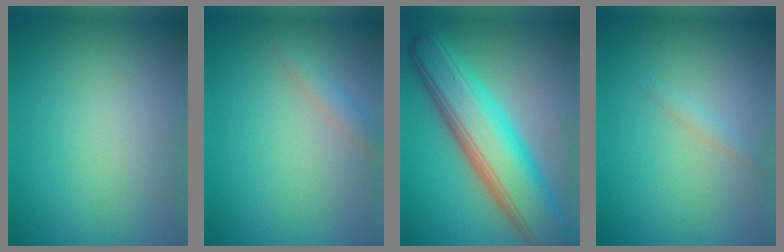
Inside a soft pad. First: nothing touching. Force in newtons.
{"total": 1.3, "press": 1.3, "slide": 0.1}
{"total": 10.0, "press": 10.0, "slide": 0.2}
{"total": 0.8, "press": 0.8, "slide": 0.0}